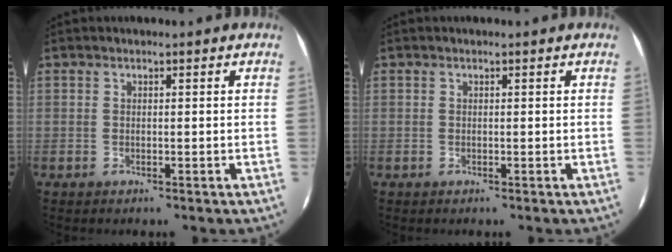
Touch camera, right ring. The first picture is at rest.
{"total": 0.0}